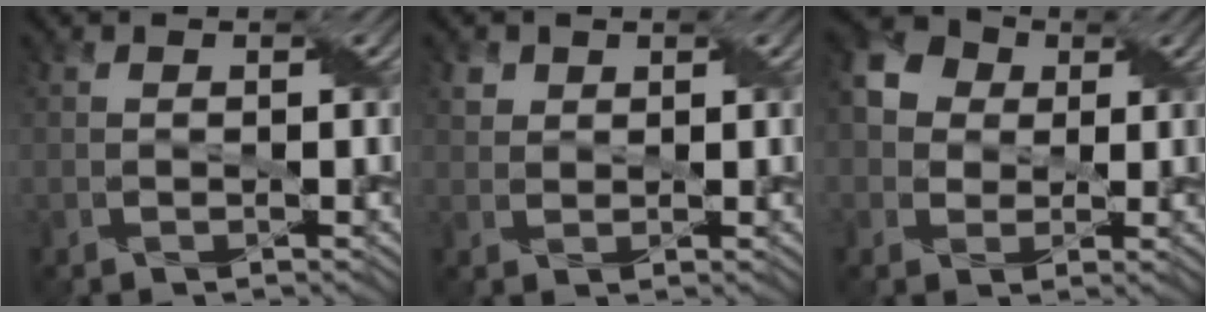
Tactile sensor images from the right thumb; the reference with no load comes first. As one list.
[{"total": 1.7, "force": [1.1, 1.3, 0.3], "torque": [-0.016, -0.001, 0.026]}, {"total": 7.3, "force": [1.7, 6.2, 3.3], "torque": [-0.103, 0.025, 0.015]}]